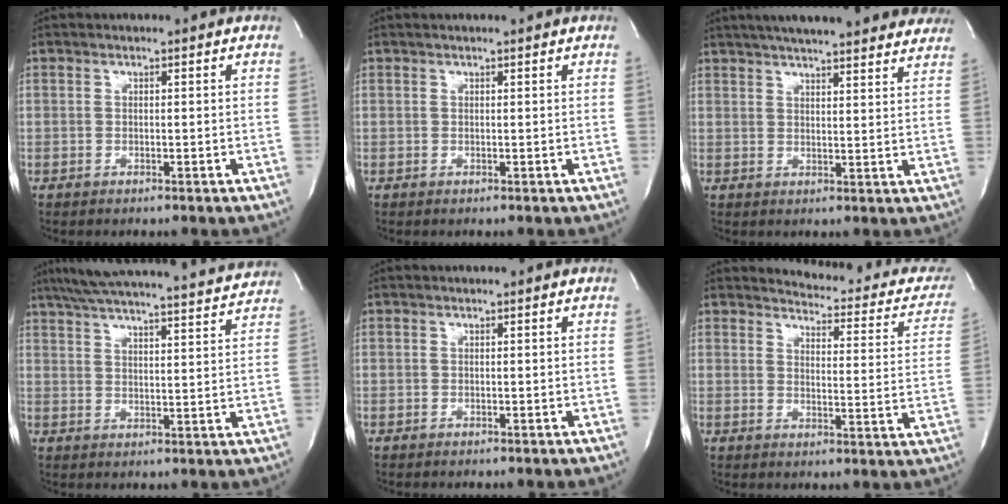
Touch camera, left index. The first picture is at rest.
{"total": 2.5, "force": [2.3, 0.1, 1.0], "torque": [-0.011, 0.018, 0.027]}
{"total": 24.5, "force": [21.5, 3.9, 11.0], "torque": [-0.177, -0.002, 0.264]}
{"total": 24.3, "force": [22.5, 1.7, 9.0], "torque": [-0.152, -0.011, 0.292]}
{"total": 0.0}
{"total": 15.6, "force": [14.5, 4.2, 3.9], "torque": [-0.021, -0.062, 0.137]}